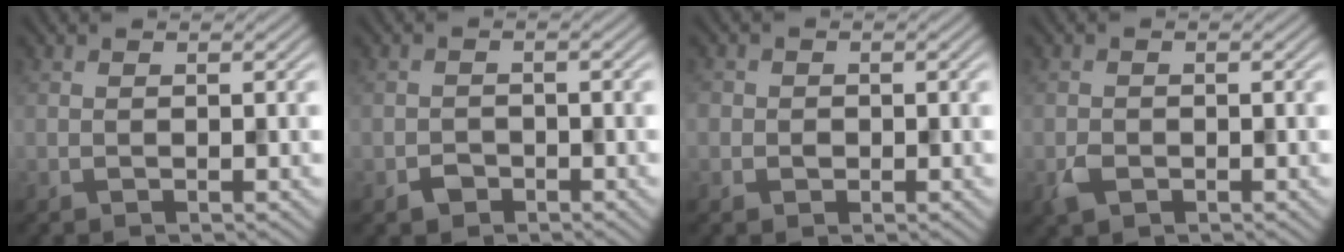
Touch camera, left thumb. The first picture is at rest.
{"total": 1.7, "force": [-1.1, 1.2, 0.5], "torque": [-0.004, 0.000, -0.025]}
{"total": 1.6, "force": [-0.2, 1.5, 0.4], "torque": [-0.003, -0.003, -0.007]}
{"total": 1.9, "force": [-0.9, 1.4, 0.9], "torque": [-0.022, -0.006, -0.019]}